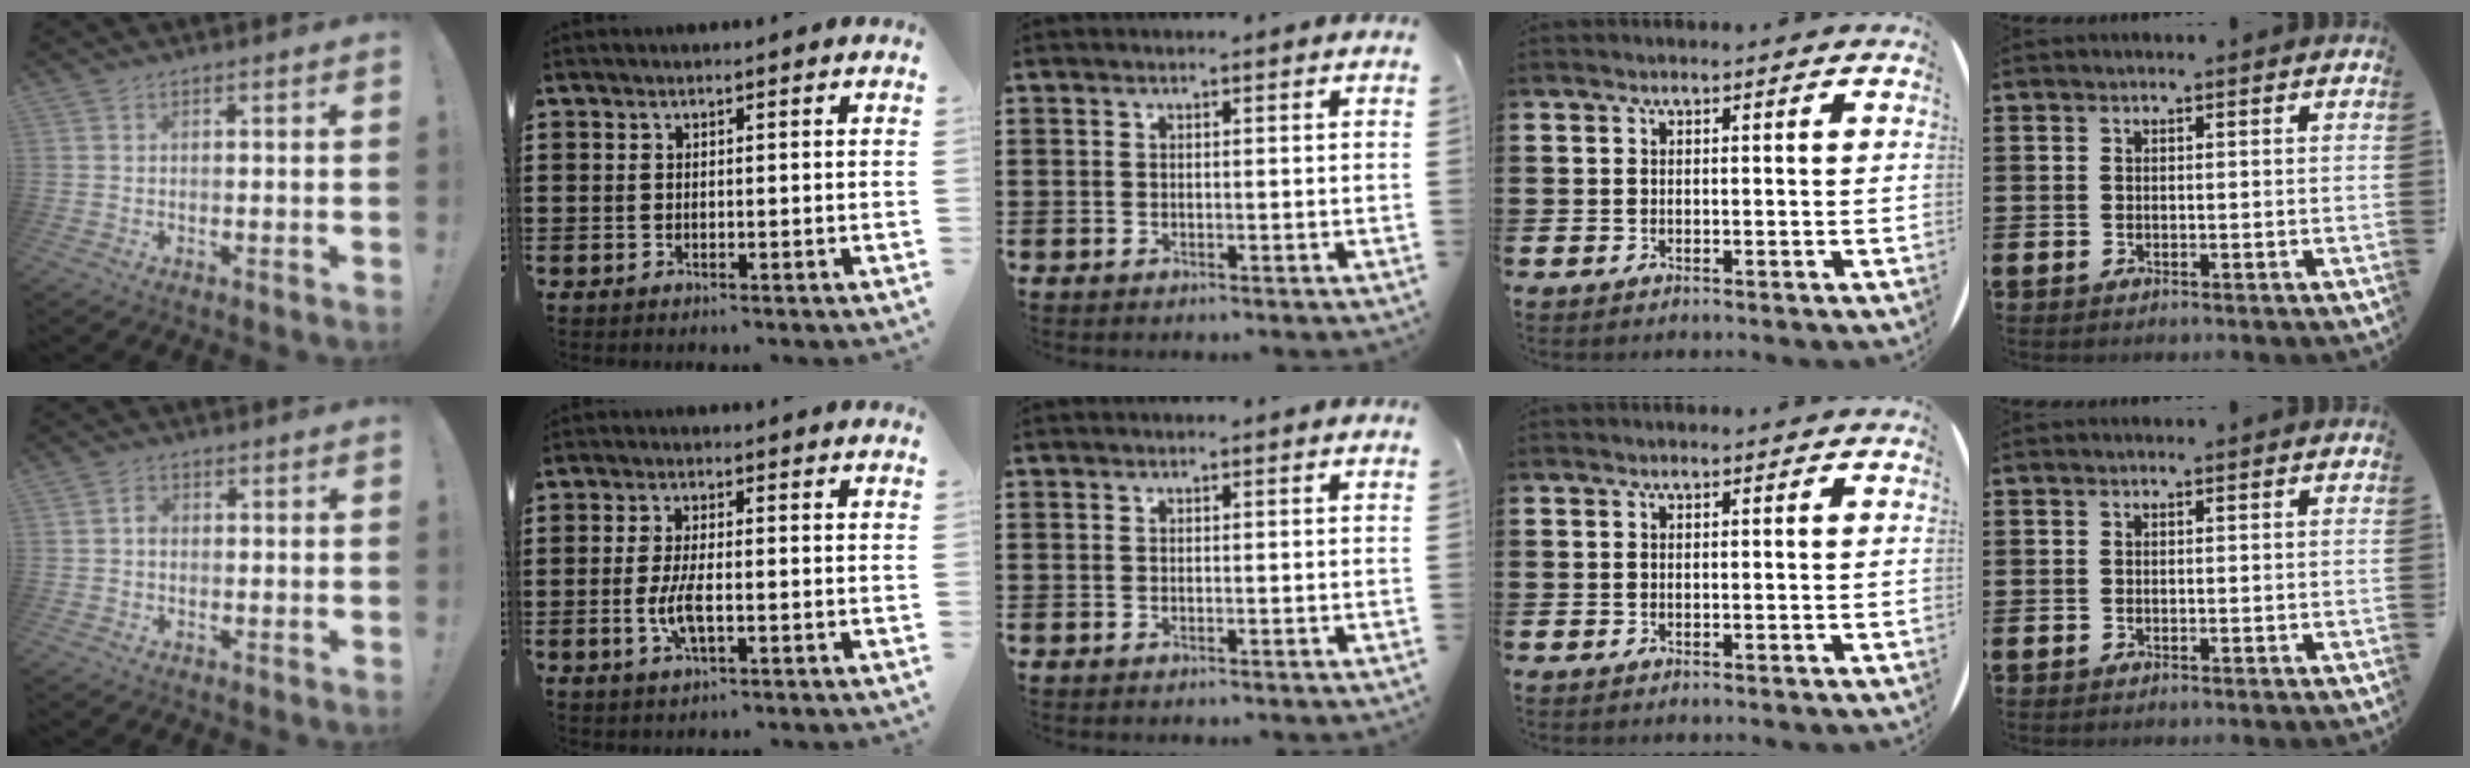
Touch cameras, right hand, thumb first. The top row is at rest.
{"thumb": {"total": 2.1, "force": [-0.2, 1.7, 1.2], "torque": [-0.016, 0.004, -0.006]}, "index": {"total": 4.8, "force": [-1.0, 1.6, 4.4], "torque": [-0.096, -0.004, -0.023]}}